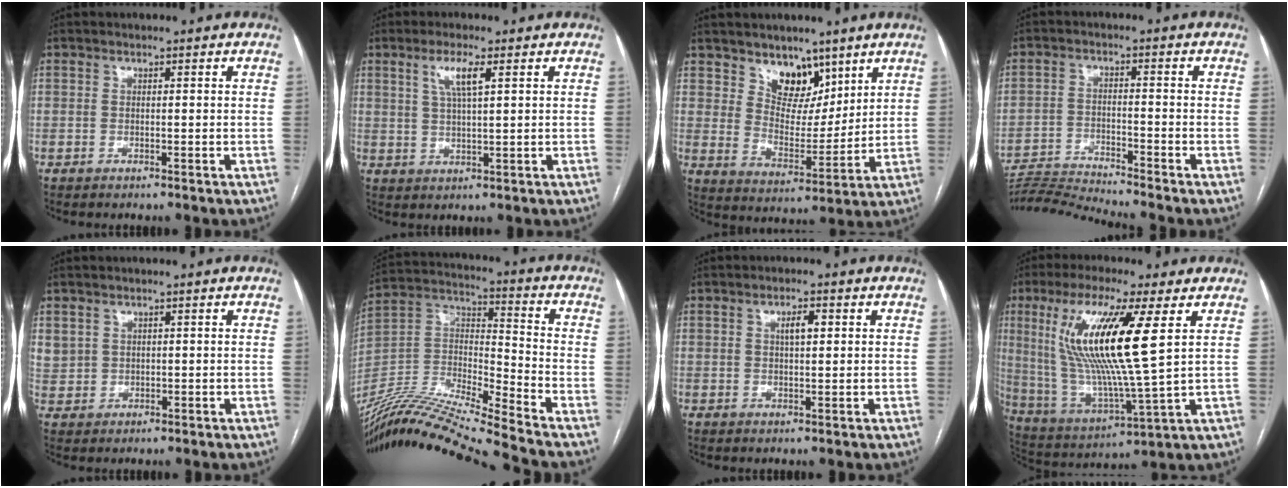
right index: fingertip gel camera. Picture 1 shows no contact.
{"total": 4.8, "force": [2.0, 0.6, 4.3], "torque": [-0.086, 0.004, 0.041]}
{"total": 8.2, "force": [5.6, 4.7, 3.8], "torque": [-0.057, -0.004, 0.106]}
{"total": 8.3, "force": [-7.9, -2.6, 0.5], "torque": [-0.015, -0.001, -0.146]}
{"total": 3.8, "force": [1.2, 3.5, 0.8], "torque": [-0.028, 0.013, 0.039]}
{"total": 20.7, "force": [-18.7, -1.7, 8.7], "torque": [-0.192, 0.003, -0.346]}
{"total": 2.8, "force": [0.8, 1.0, 2.5], "torque": [-0.041, 0.004, 0.013]}
{"total": 19.0, "force": [5.4, 1.3, 18.1], "torque": [-0.377, -0.008, 0.096]}